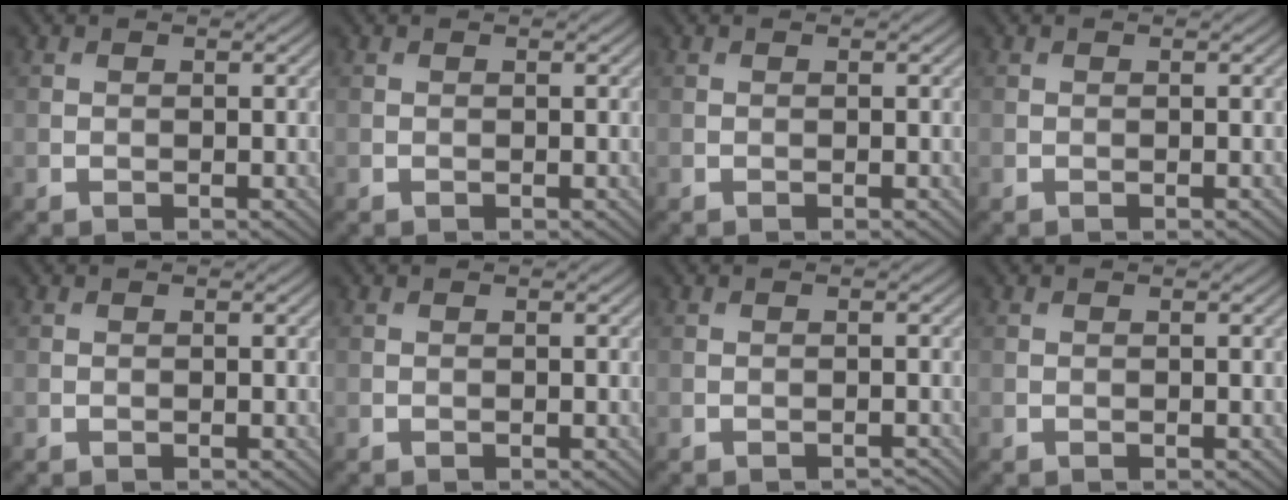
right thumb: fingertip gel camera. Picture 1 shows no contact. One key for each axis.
{"total": 0.0}
{"total": 0.0}
{"total": 0.0}
{"total": 0.0}
{"total": 0.0}
{"total": 0.7, "fx": -0.7, "fy": 0.0, "fz": 0.0, "tx": 0.000, "ty": 0.004, "tz": -0.012}
{"total": 0.0}